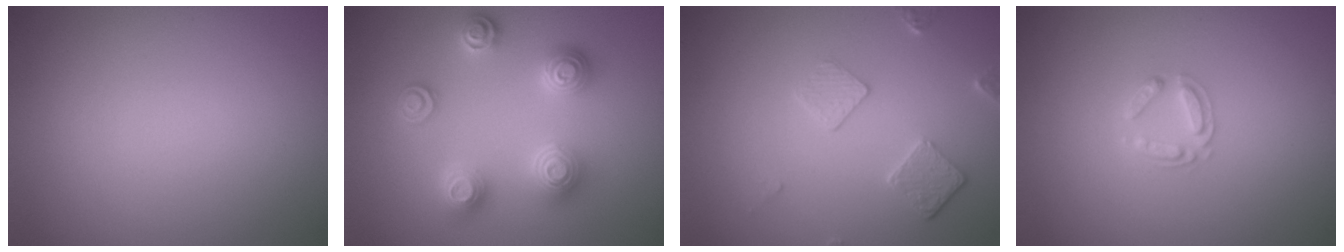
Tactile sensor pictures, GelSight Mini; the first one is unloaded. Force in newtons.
{"total": 4.8, "press": 4.8, "slide": 0.6}
{"total": 2.3, "press": 1.6, "slide": 1.6}
{"total": 1.9, "press": 1.9, "slide": 0.3}